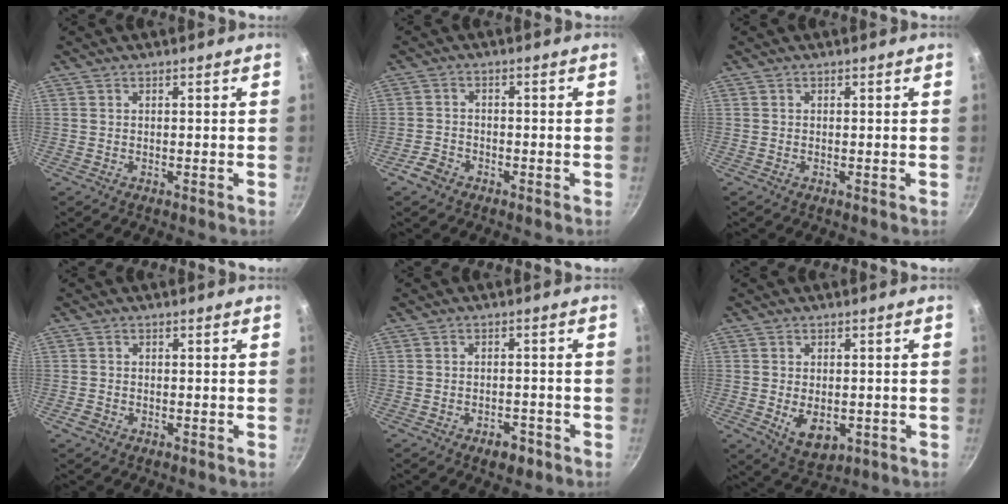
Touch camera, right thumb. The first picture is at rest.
{"total": 3.4, "force": [-2.3, 2.2, 1.2], "torque": [-0.023, 0.025, -0.043]}
{"total": 0.0}
{"total": 1.6, "force": [-0.9, 1.2, 0.6], "torque": [-0.012, 0.005, -0.015]}
{"total": 3.9, "force": [-2.3, 2.2, 2.1], "torque": [-0.020, 0.021, -0.026]}
{"total": 7.3, "force": [-1.4, 4.8, 5.4], "torque": [-0.070, -0.008, -0.007]}